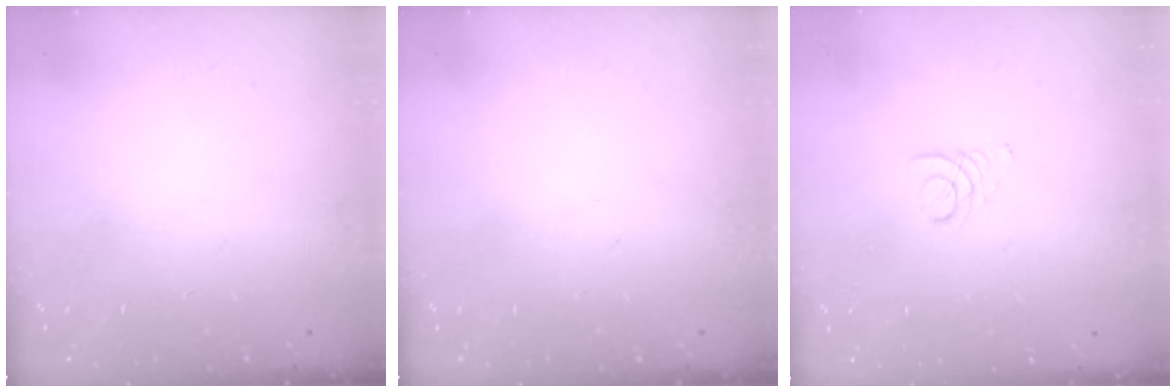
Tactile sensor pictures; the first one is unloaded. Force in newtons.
{"total": 0.0}
{"total": 2.1, "press": 2.1, "slide": 0.2}